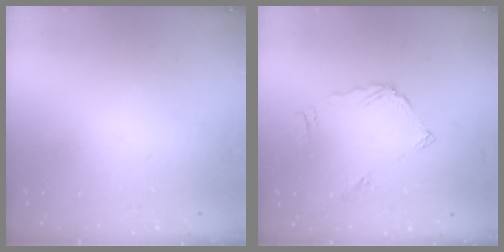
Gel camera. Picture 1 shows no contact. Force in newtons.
{"total": 6.4, "press": 6.4, "slide": 0.6}